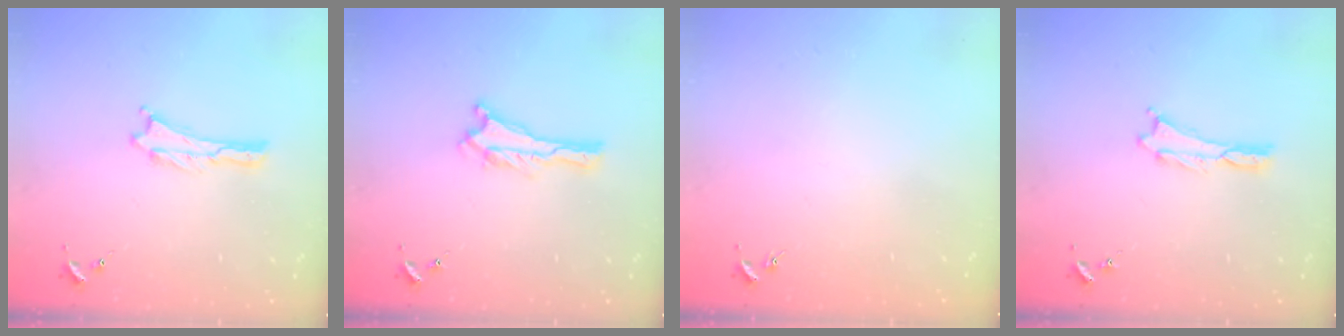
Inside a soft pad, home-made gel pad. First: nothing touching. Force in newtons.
{"total": 0.0}
{"total": 0.0}
{"total": 0.0}